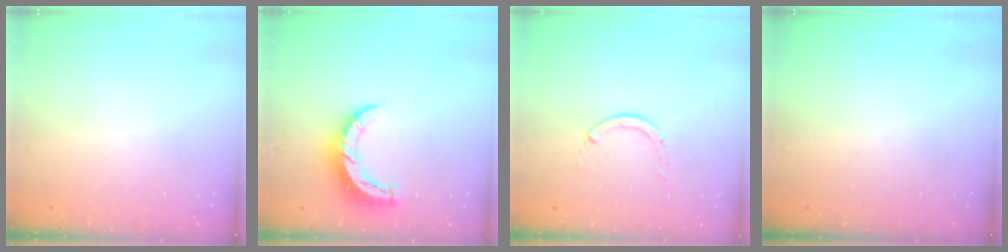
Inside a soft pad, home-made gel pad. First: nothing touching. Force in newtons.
{"total": 10.2, "press": 10.1, "slide": 1.0}
{"total": 0.0}
{"total": 0.0}